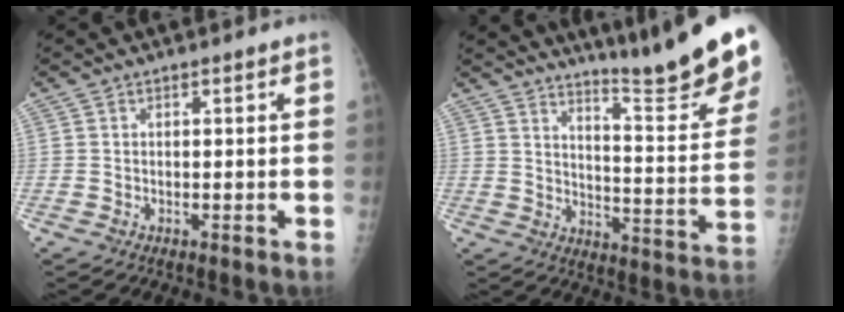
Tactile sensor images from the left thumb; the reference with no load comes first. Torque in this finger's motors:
{"motor_torque": [0.95, 0.94, 1.46, -1.31, 0.13]}